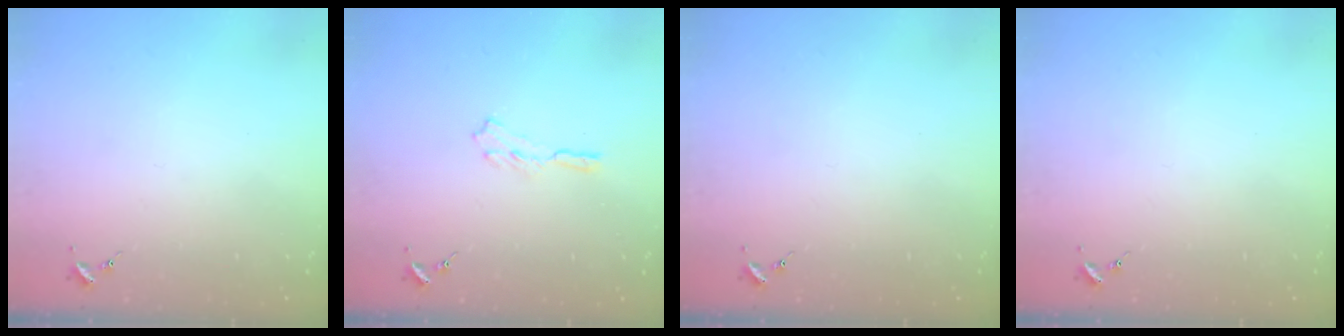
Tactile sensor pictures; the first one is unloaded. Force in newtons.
{"total": 3.7, "press": 3.7, "slide": 0.3}
{"total": 0.0}
{"total": 0.0}